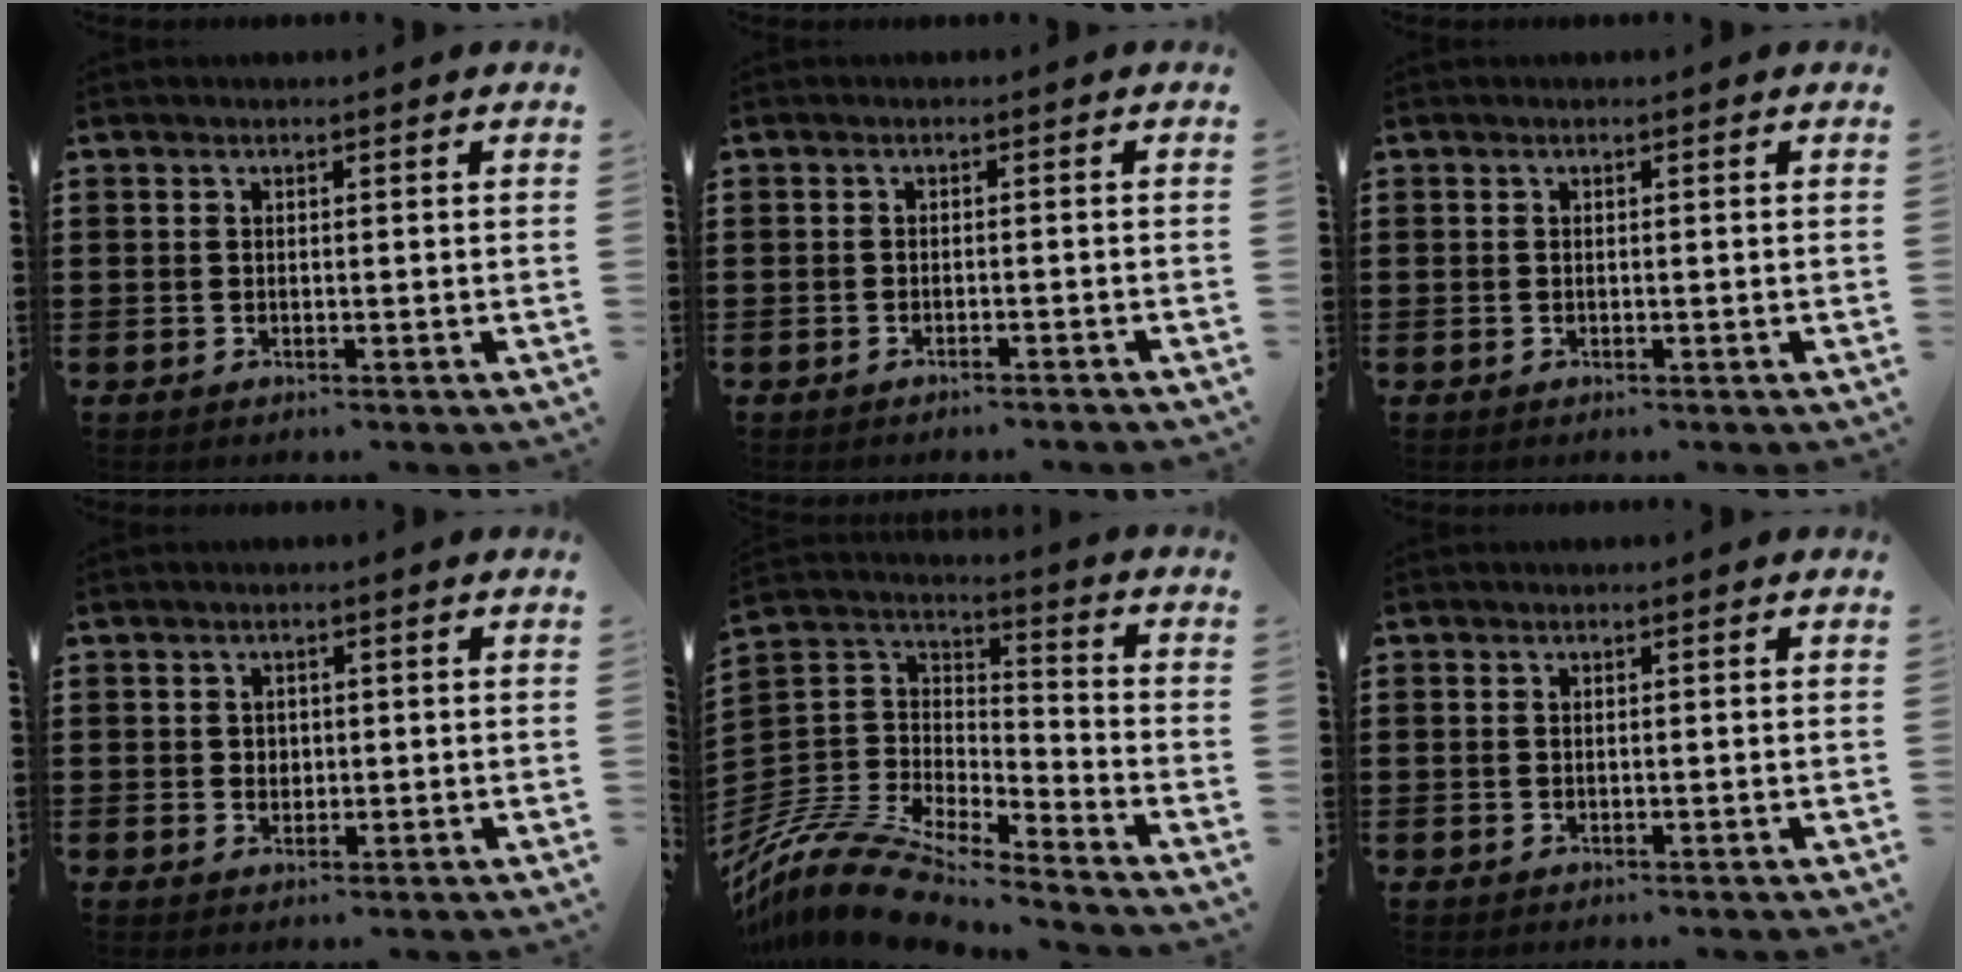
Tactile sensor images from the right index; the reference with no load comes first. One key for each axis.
{"total": 1.1, "fx": -1.1, "fy": 0.0, "fz": 0.2, "tx": -0.005, "ty": 0.001, "tz": -0.021}
{"total": 0.0}
{"total": 1.4, "fx": 0.2, "fy": 1.3, "fz": 0.5, "tx": -0.013, "ty": 0.008, "tz": 0.004}
{"total": 11.0, "fx": -10.2, "fy": 2.2, "fz": 3.5, "tx": -0.093, "ty": 0.008, "tz": -0.212}
{"total": 0.5, "fx": 0.1, "fy": 0.4, "fz": 0.4, "tx": -0.009, "ty": 0.001, "tz": 0.002}